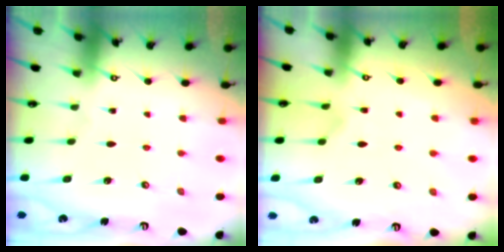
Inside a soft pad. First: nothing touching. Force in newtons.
{"total": 0.7, "press": 0.4, "slide": 0.6}